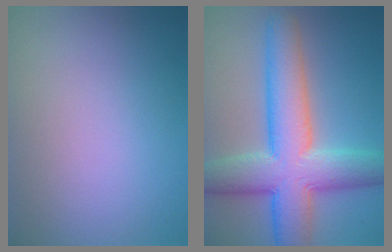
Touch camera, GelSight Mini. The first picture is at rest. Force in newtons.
{"total": 9.8, "press": 9.8, "slide": 0.3}